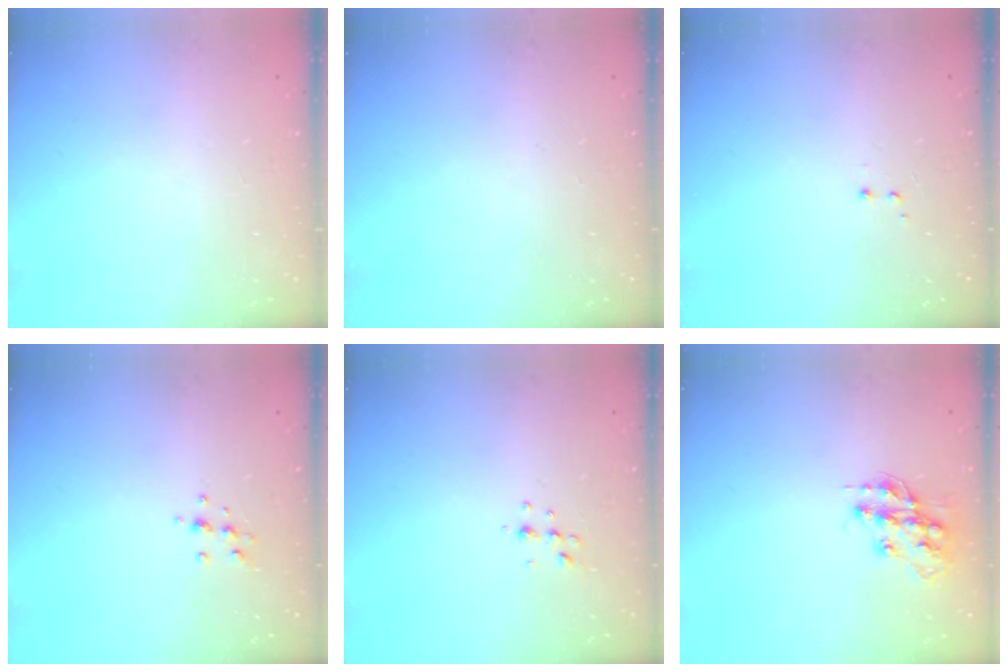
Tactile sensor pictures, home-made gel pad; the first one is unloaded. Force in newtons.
{"total": 0.0}
{"total": 1.2, "press": 1.0, "slide": 0.6}
{"total": 6.2, "press": 6.1, "slide": 0.8}
{"total": 3.8, "press": 3.6, "slide": 1.4}
{"total": 13.5, "press": 13.5, "slide": 0.8}